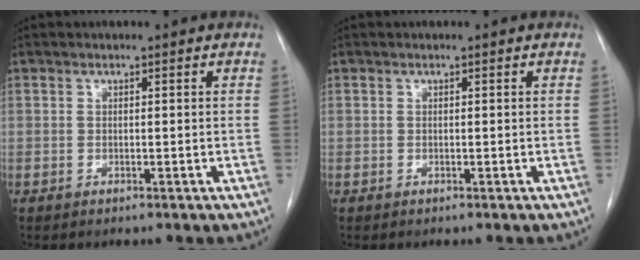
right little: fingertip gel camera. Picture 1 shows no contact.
{"total": 0.0}